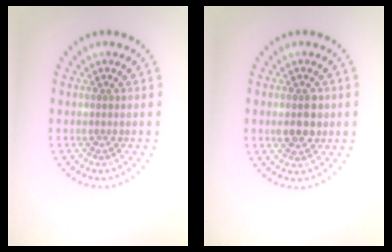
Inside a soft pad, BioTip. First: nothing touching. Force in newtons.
{"total": 2.5, "press": 2.5, "slide": 0.2}